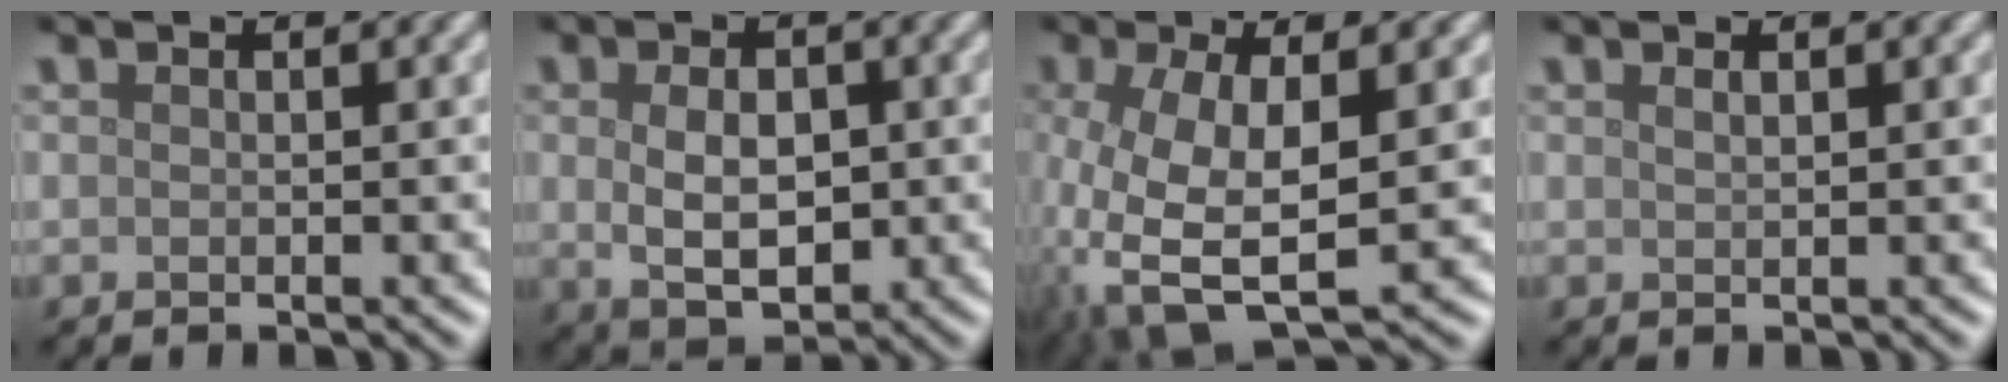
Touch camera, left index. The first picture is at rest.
{"total": 5.0, "force": [0.0, 3.0, 3.9], "torque": [-0.070, -0.005, 0.005]}
{"total": 9.4, "force": [-1.8, 4.4, 8.1], "torque": [-0.188, -0.015, -0.032]}
{"total": 0.6, "force": [0.4, 0.2, 0.4], "torque": [-0.006, 0.000, 0.007]}